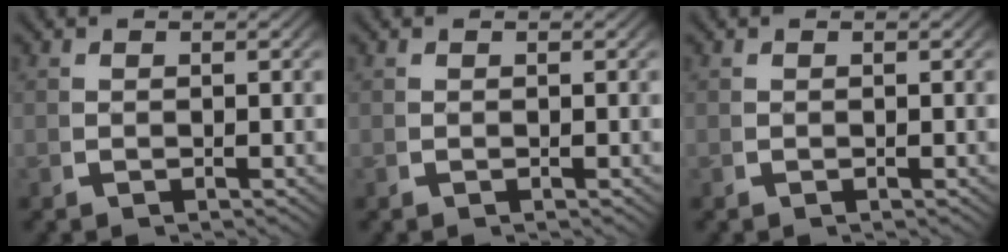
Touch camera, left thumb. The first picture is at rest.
{"total": 0.0}
{"total": 0.0}